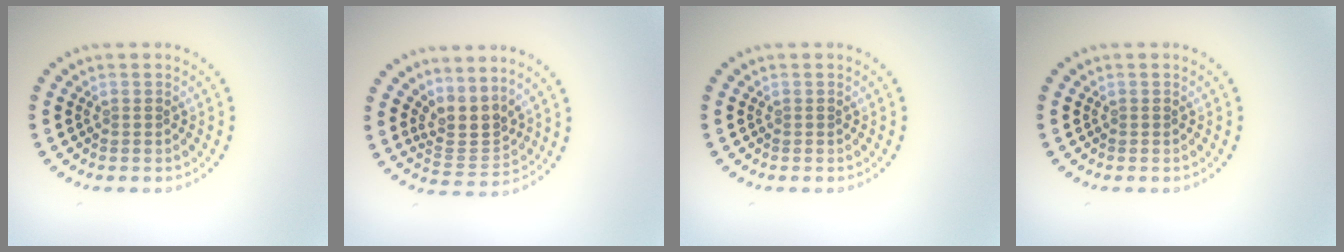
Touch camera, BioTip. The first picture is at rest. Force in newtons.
{"total": 3.0, "press": 2.1, "slide": 2.1}
{"total": 0.0}
{"total": 0.0}